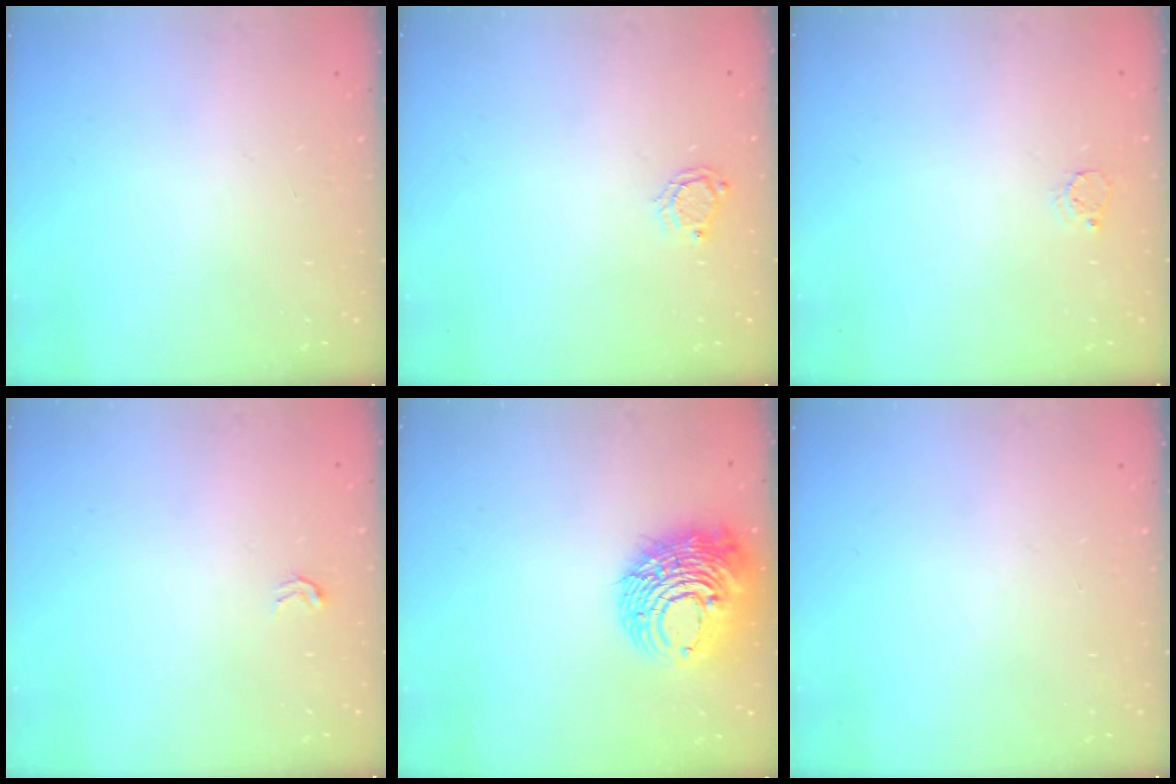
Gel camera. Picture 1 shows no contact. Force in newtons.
{"total": 3.9, "press": 3.9, "slide": 0.4}
{"total": 3.2, "press": 3.2, "slide": 0.1}
{"total": 2.5, "press": 2.5, "slide": 0.5}
{"total": 15.2, "press": 15.1, "slide": 1.2}
{"total": 0.0}